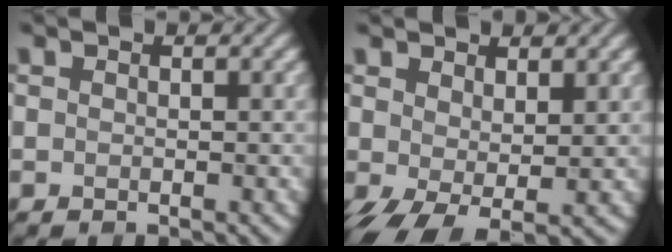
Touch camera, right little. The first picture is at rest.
{"total": 5.0, "force": [-0.1, 2.6, 4.3], "torque": [-0.093, -0.008, 0.004]}